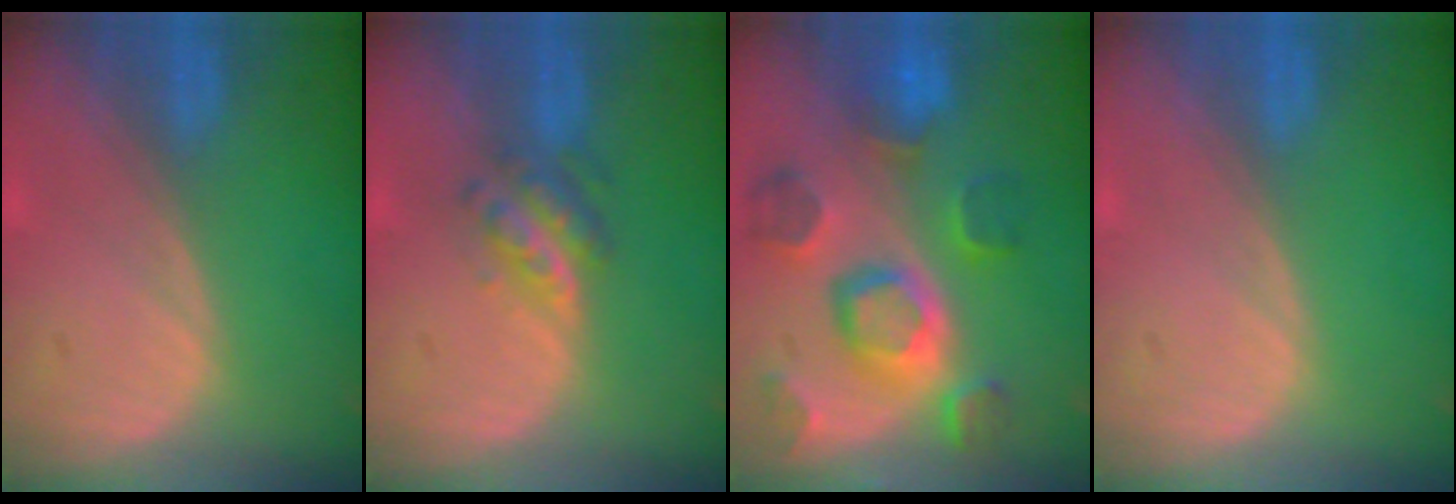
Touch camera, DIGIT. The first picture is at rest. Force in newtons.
{"total": 4.9, "press": 4.5, "slide": 2.1}
{"total": 11.1, "press": 9.9, "slide": 5.2}
{"total": 0.0}